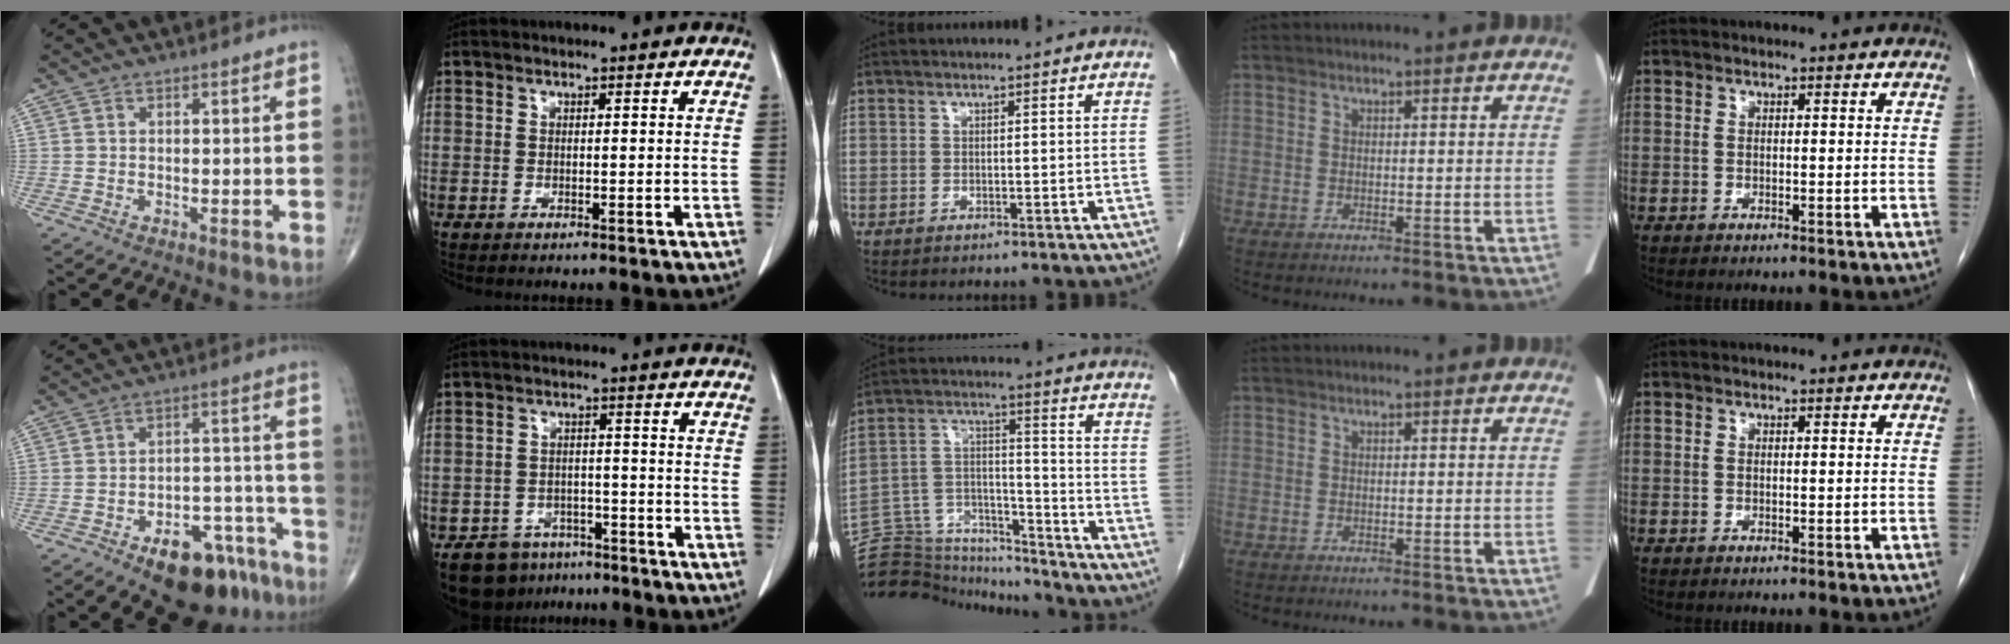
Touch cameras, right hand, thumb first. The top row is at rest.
{"thumb": {"total": 15.5, "force": [-10.2, 7.6, 8.9], "torque": [-0.086, 0.086, -0.145]}, "index": {"total": 8.3, "force": [-6.2, 5.3, 1.7], "torque": [-0.021, 0.014, -0.093]}, "middle": {"total": 19.2, "force": [-18.5, 4.1, 3.6], "torque": [-0.088, 0.040, -0.291]}}